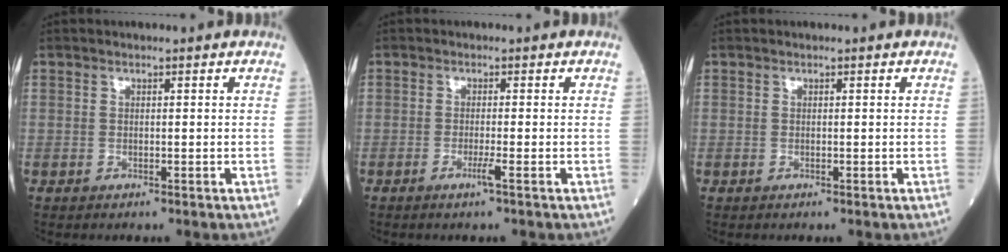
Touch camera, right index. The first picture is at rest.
{"total": 1.6, "force": [-0.8, -0.4, 1.3], "torque": [-0.025, -0.003, -0.017]}
{"total": 0.0}